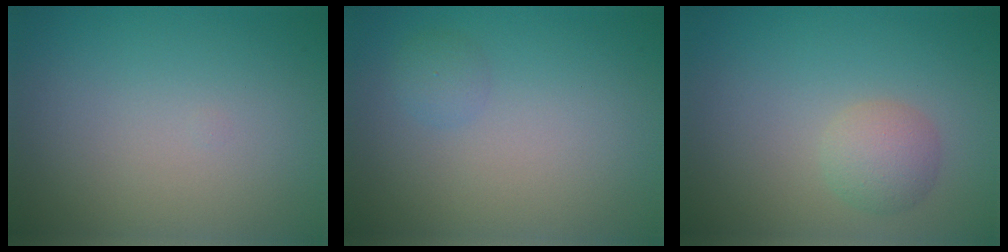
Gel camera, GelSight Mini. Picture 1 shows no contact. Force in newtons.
{"total": 0.8, "press": 0.8, "slide": 0.0}
{"total": 2.4, "press": 2.4, "slide": 0.1}